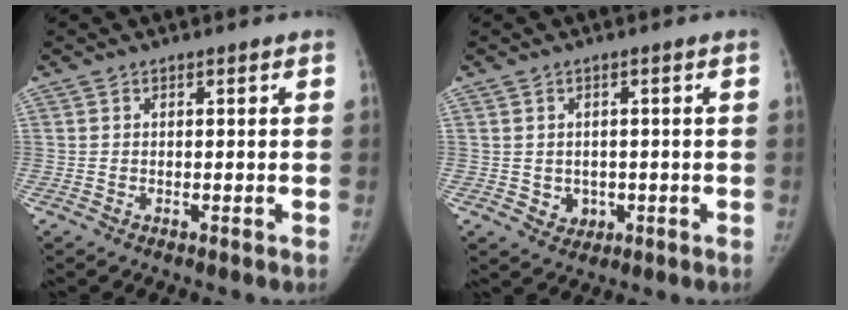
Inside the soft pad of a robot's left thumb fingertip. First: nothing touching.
{"total": 3.1, "force": [-0.3, 2.8, 1.4], "torque": [-0.007, 0.000, 0.006]}